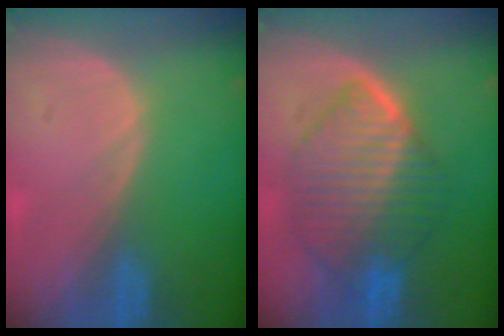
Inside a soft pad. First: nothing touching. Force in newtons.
{"total": 10.0, "press": 9.9, "slide": 0.8}